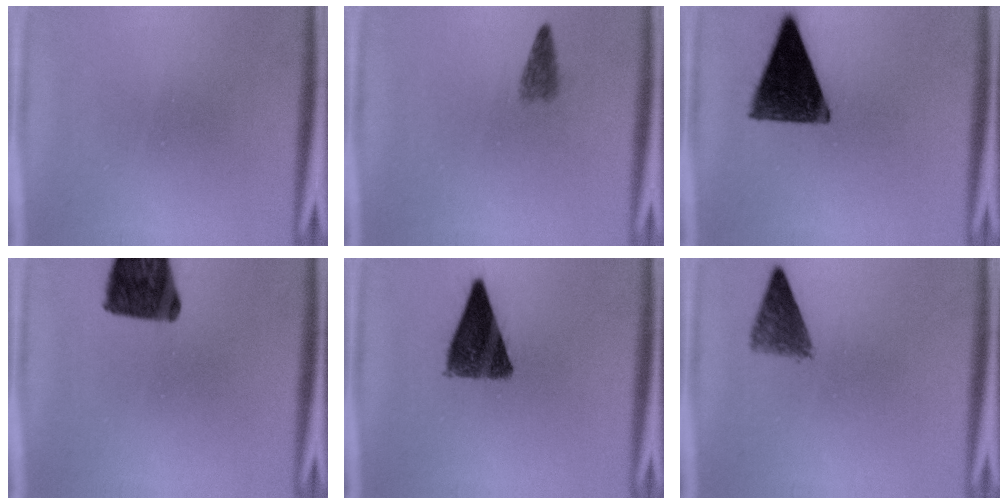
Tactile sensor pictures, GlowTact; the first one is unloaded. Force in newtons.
{"total": 2.2}
{"total": 13.7}
{"total": 12.6}
{"total": 10.3}
{"total": 4.2}